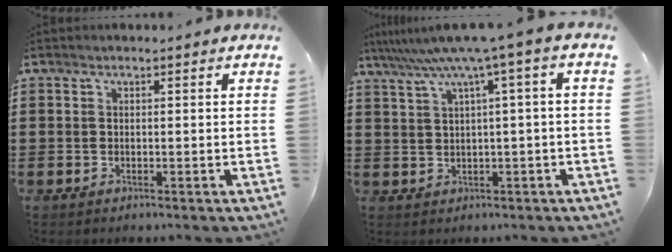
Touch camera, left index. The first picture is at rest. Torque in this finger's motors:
{"motor_torque": [0.36, 0.05, 0.50, 0.12]}